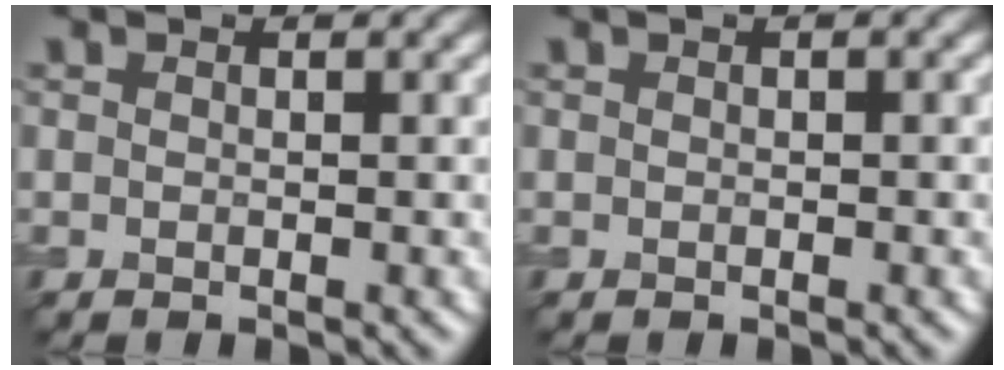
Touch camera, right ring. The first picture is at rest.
{"total": 0.5, "force": [0.2, 0.1, 0.5], "torque": [-0.006, 0.005, 0.004]}